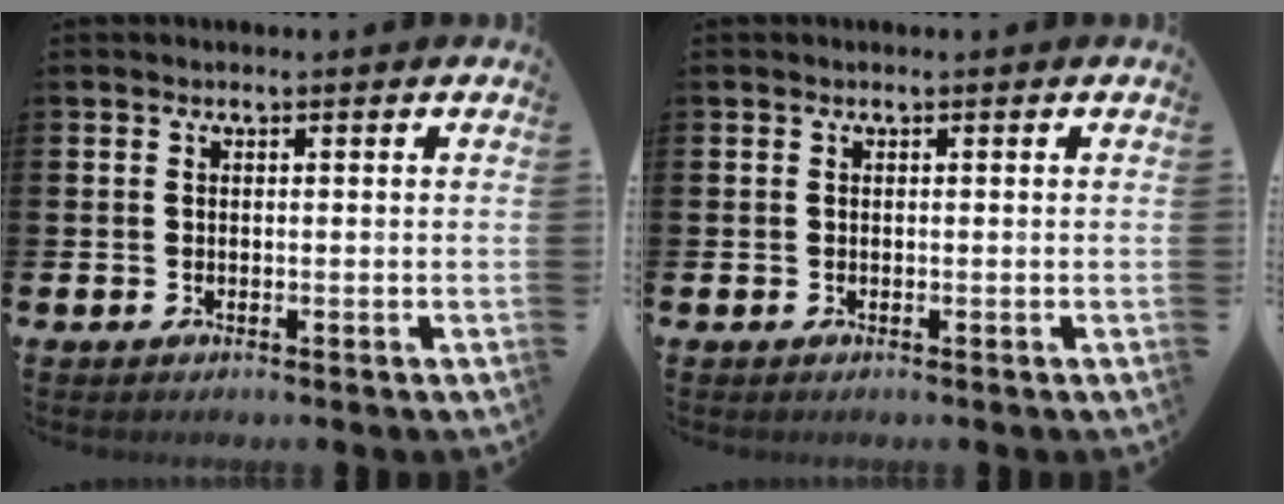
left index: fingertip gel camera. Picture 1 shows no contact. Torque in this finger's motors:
{"motor_torque": [0.00, 0.00, 0.00, -0.01]}